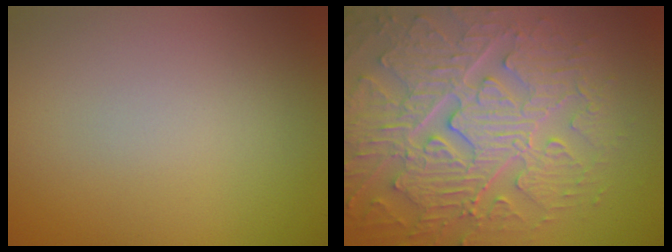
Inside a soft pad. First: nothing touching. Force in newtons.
{"total": 8.8, "press": 6.5, "slide": 6.0}